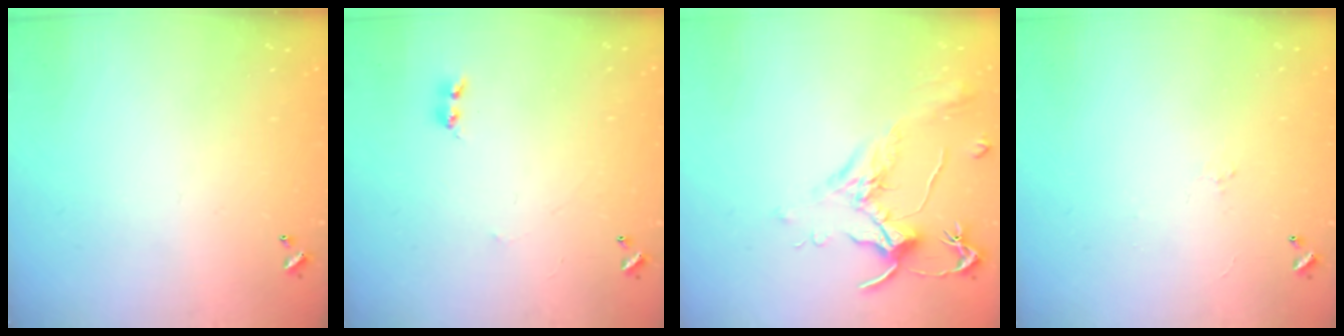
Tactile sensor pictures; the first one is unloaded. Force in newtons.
{"total": 2.2, "press": 2.1, "slide": 0.5}
{"total": 1.8, "press": 1.7, "slide": 0.6}
{"total": 0.5, "press": 0.1, "slide": 0.5}